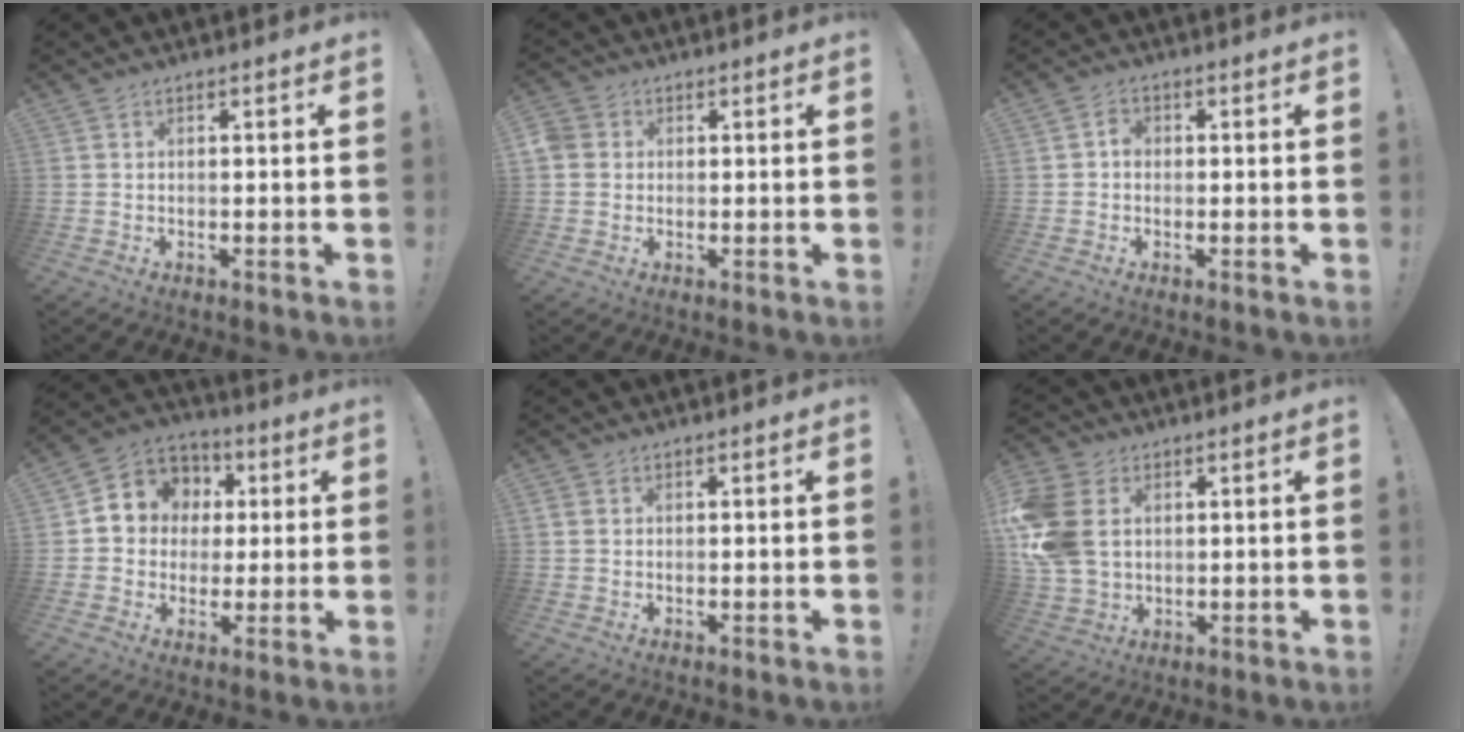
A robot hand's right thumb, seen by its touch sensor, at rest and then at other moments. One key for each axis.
{"total": 4.3, "fx": 0.6, "fy": 4.0, "fz": 1.4, "tx": -0.034, "ty": 0.006, "tz": 0.013}
{"total": 2.8, "fx": -0.6, "fy": 2.2, "fz": 1.5, "tx": -0.021, "ty": 0.007, "tz": -0.012}
{"total": 9.7, "fx": 1.4, "fy": 9.2, "fz": 3.0, "tx": -0.038, "ty": -0.002, "tz": 0.033}
{"total": 1.7, "fx": 0.5, "fy": 1.6, "fz": 0.4, "tx": -0.011, "ty": 0.005, "tz": 0.011}
{"total": 15.7, "fx": 2.5, "fy": 12.0, "fz": 9.8, "tx": -0.204, "ty": 0.002, "tz": 0.052}